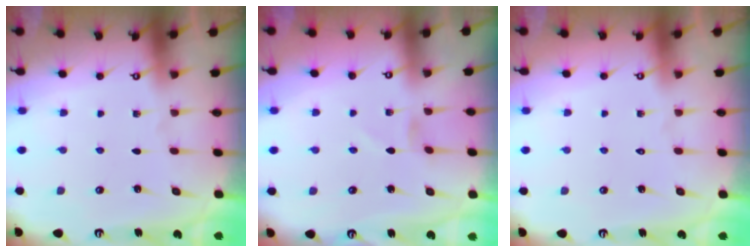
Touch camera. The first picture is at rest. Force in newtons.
{"total": 0.0}
{"total": 1.6, "press": 1.5, "slide": 0.1}